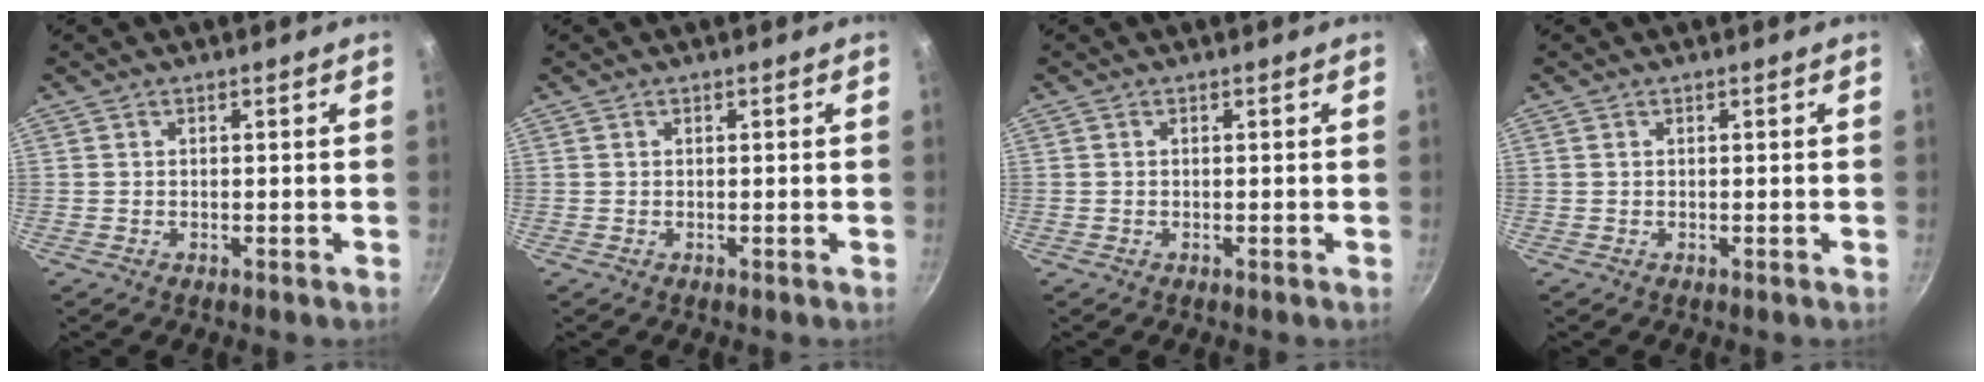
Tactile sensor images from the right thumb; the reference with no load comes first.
{"total": 0.0}
{"total": 0.0}
{"total": 0.0}